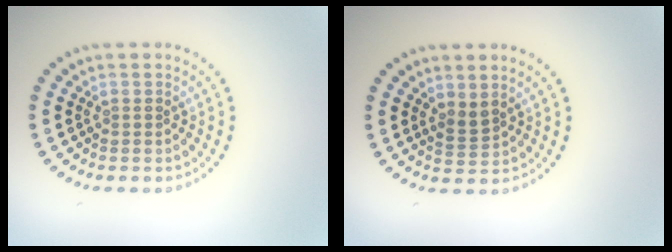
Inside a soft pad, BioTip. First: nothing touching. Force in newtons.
{"total": 1.4, "press": 1.1, "slide": 0.8}